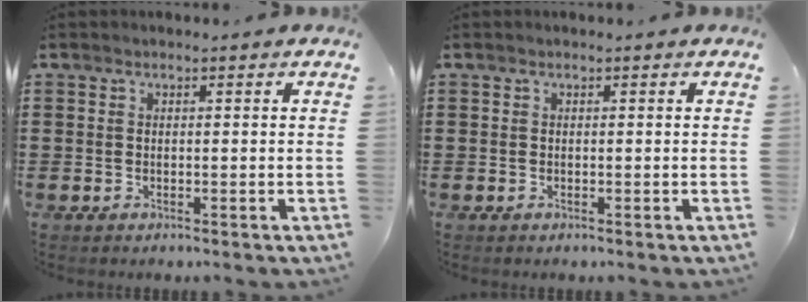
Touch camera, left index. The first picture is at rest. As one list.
[{"total": 0.0}]